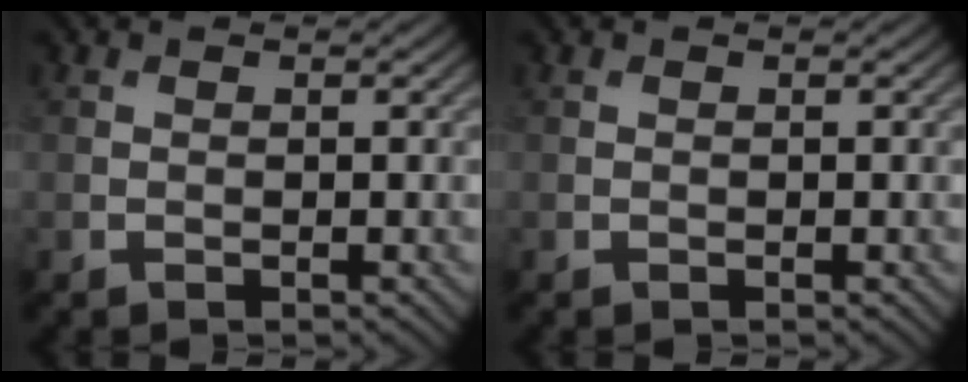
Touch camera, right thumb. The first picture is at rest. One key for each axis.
{"total": 0.0}